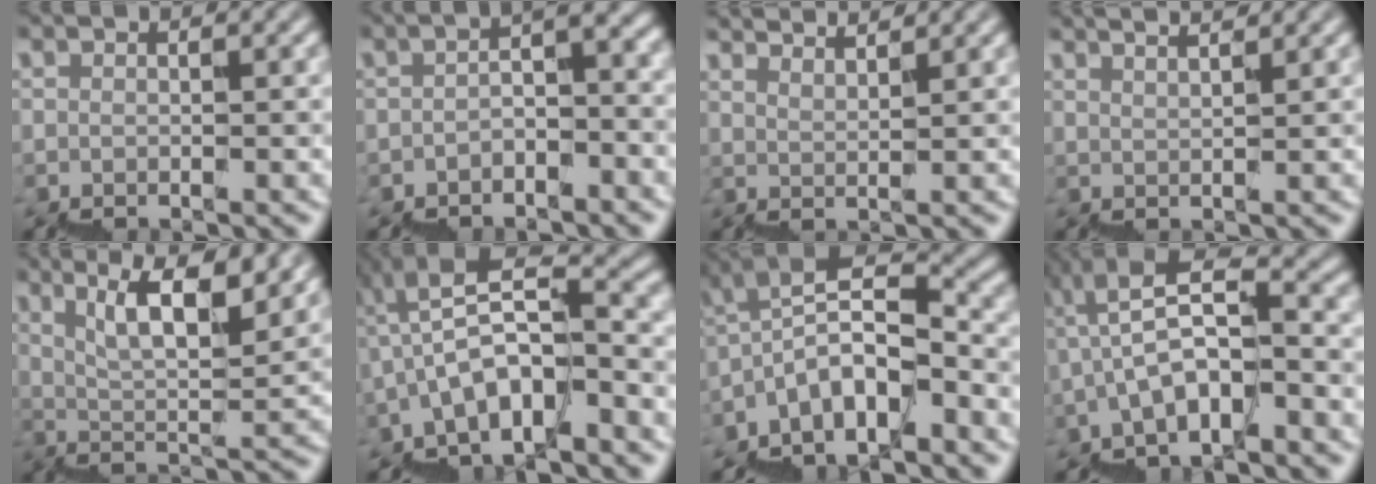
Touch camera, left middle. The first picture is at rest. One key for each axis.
{"total": 2.9, "fx": -1.6, "fy": 0.8, "fz": 2.2, "tx": -0.038, "ty": 0.017, "tz": -0.027}
{"total": 4.9, "fx": 4.5, "fy": 1.0, "fz": 1.6, "tx": -0.020, "ty": 0.026, "tz": 0.044}
{"total": 2.8, "fx": 2.3, "fy": 0.6, "fz": 1.5, "tx": 0.006, "ty": 0.010, "tz": 0.029}
{"total": 8.2, "fx": 5.7, "fy": 1.6, "fz": 5.7, "tx": -0.063, "ty": 0.020, "tz": 0.102}
{"total": 7.1, "fx": -2.5, "fy": 2.5, "fz": 6.2, "tx": -0.100, "ty": 0.027, "tz": -0.046}
{"total": 6.8, "fx": -3.8, "fy": 2.4, "fz": 5.1, "tx": -0.083, "ty": 0.021, "tz": -0.068}
{"total": 5.6, "fx": -1.7, "fy": 1.8, "fz": 5.0, "tx": -0.088, "ty": 0.026, "tz": -0.030}